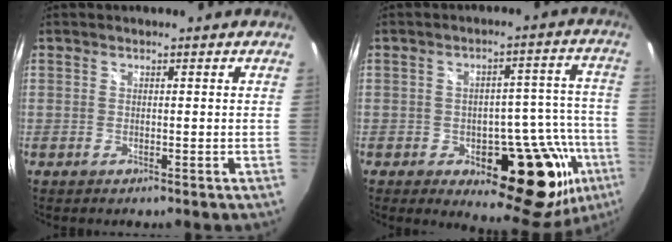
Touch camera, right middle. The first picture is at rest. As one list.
[{"total": 19.6, "force": [-8.4, 9.5, 14.9], "torque": [-0.177, -0.002, -0.098]}]